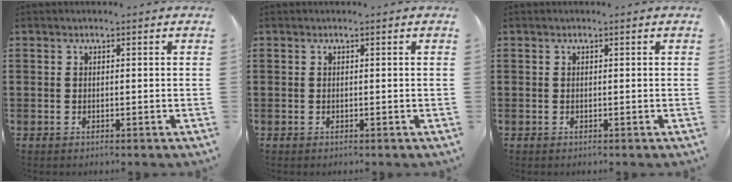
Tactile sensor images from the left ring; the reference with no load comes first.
{"total": 0.0}
{"total": 0.0}